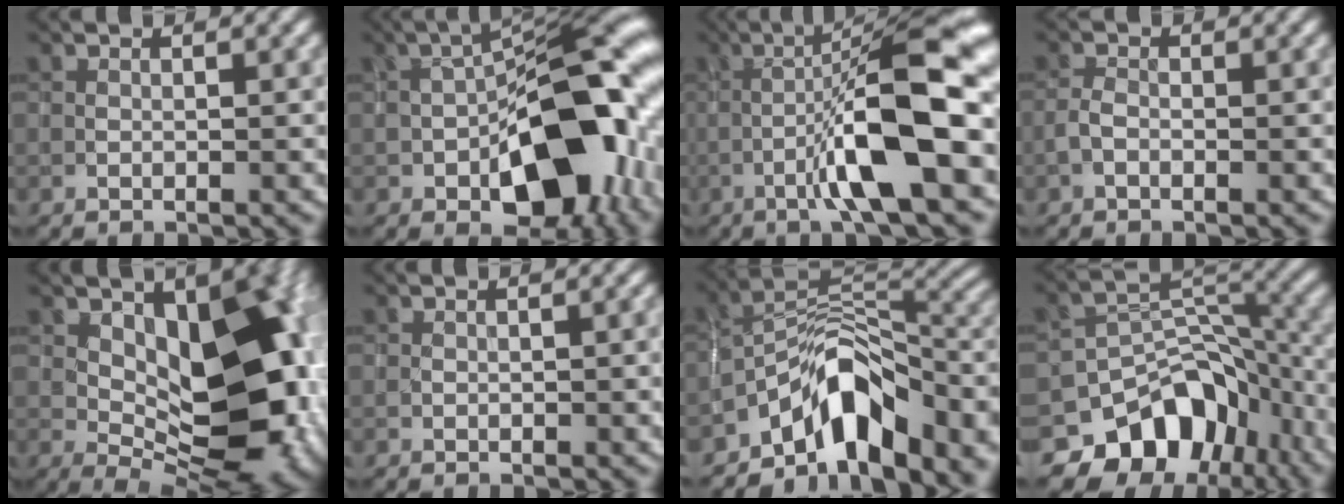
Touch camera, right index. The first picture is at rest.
{"total": 14.1, "force": [-3.3, 7.6, 11.5], "torque": [-0.141, -0.001, -0.057]}
{"total": 11.0, "force": [-2.9, 1.6, 10.5], "torque": [-0.165, 0.023, -0.051]}
{"total": 1.2, "force": [-0.6, 0.7, 0.8], "torque": [-0.017, 0.002, -0.016]}
{"total": 13.4, "force": [1.4, 7.3, 11.2], "torque": [-0.131, -0.003, 0.022]}
{"total": 1.3, "force": [0.0, 0.6, 1.2], "torque": [-0.022, 0.000, 0.002]}
{"total": 11.1, "force": [-6.0, 6.0, 7.1], "torque": [-0.092, 0.016, -0.112]}
{"total": 10.6, "force": [-6.4, 7.0, 4.7], "torque": [-0.065, -0.002, -0.104]}